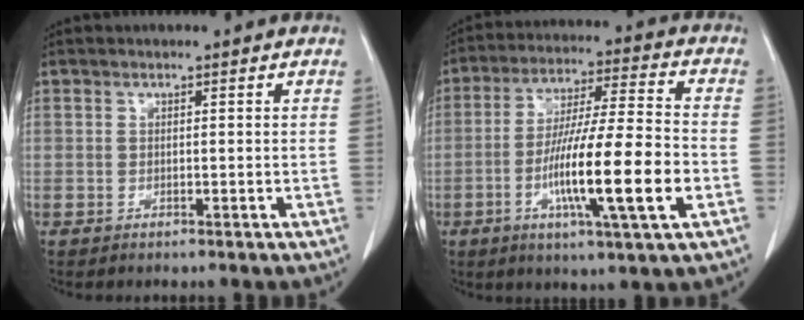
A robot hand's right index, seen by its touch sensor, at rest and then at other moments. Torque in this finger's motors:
{"motor_torque": [1.38, -0.76, 0.79, 0.21]}